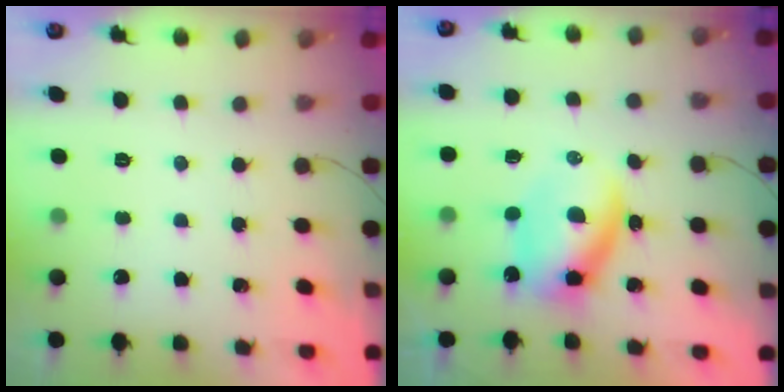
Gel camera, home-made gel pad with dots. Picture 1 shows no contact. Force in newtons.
{"total": 6.5, "press": 6.5, "slide": 0.7}